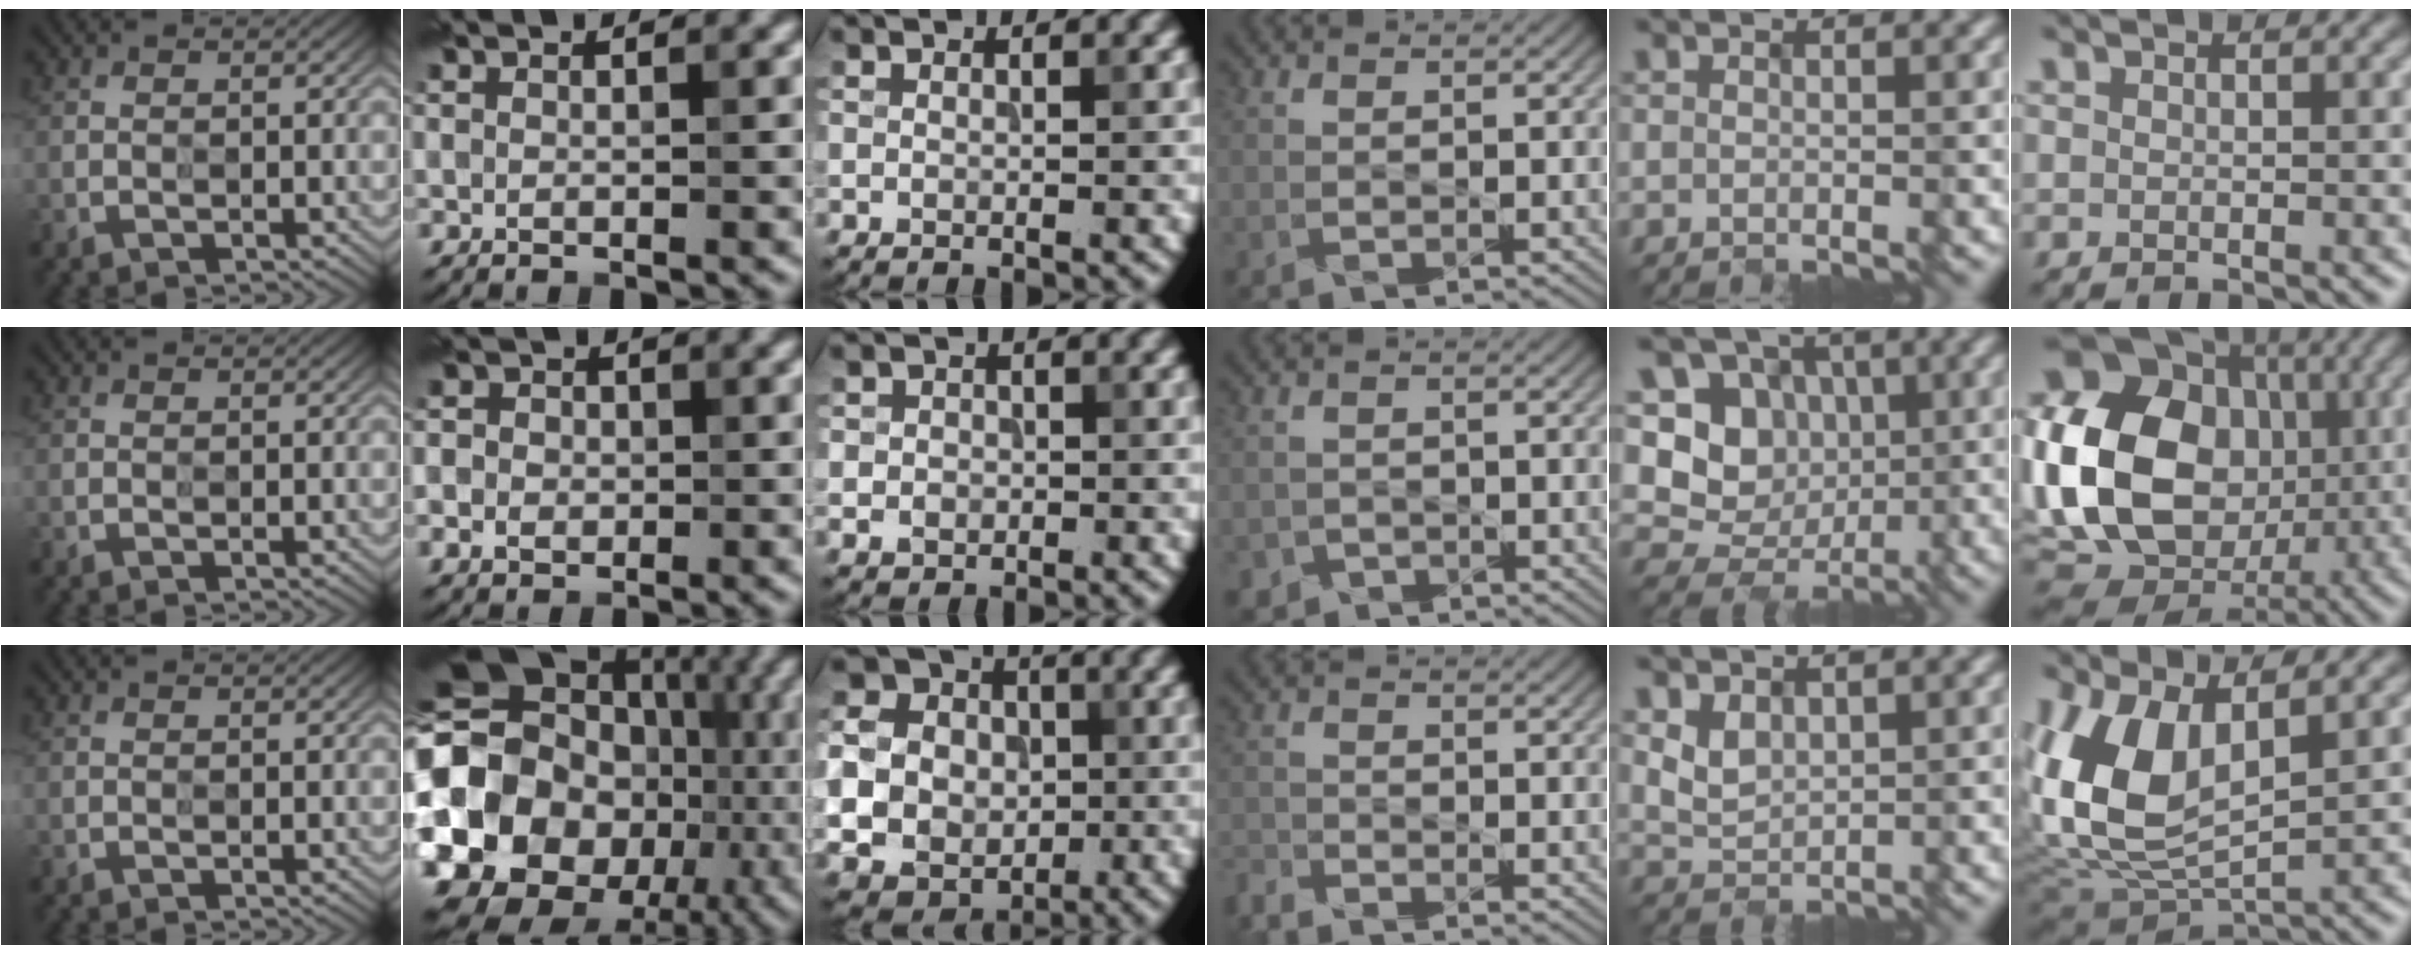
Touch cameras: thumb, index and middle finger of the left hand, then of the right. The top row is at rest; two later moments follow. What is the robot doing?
{"motion": "wipe", "object": "whiteboard"}